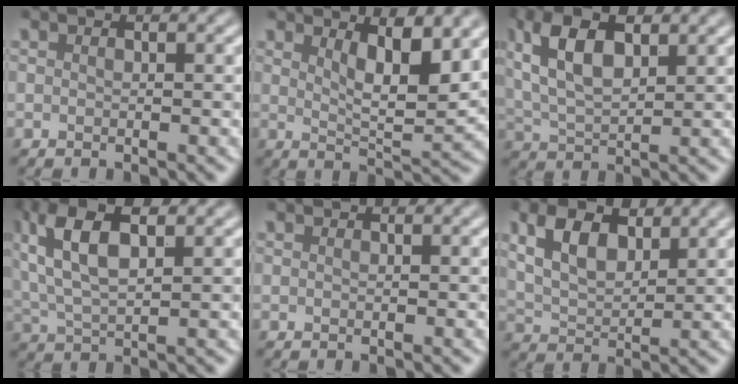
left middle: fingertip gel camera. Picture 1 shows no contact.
{"total": 5.7, "force": [2.5, 1.7, 4.8], "torque": [-0.076, -0.009, 0.044]}
{"total": 7.4, "force": [3.2, 3.3, 5.8], "torque": [-0.118, 0.015, 0.058]}
{"total": 8.2, "force": [3.1, 3.3, 6.9], "torque": [-0.148, 0.019, 0.057]}
{"total": 0.0}
{"total": 5.2, "force": [2.3, 2.7, 3.8], "torque": [-0.079, 0.007, 0.042]}